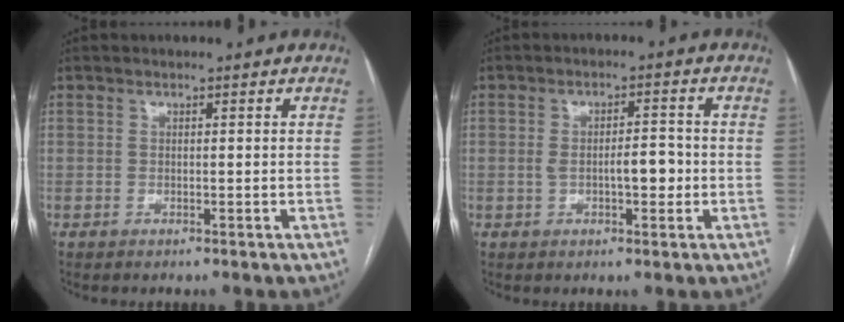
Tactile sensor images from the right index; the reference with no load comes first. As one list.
[{"total": 4.7, "force": [-0.6, 1.5, 4.3], "torque": [-0.074, 0.009, -0.005]}]